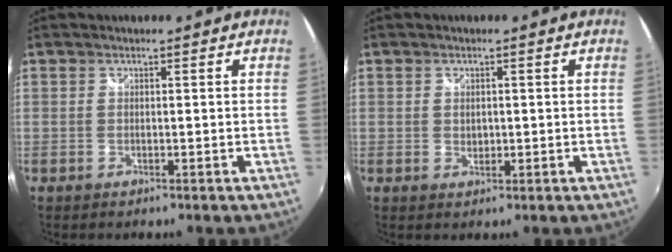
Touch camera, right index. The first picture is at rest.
{"total": 1.9, "force": [0.2, 1.5, 1.1], "torque": [-0.015, 0.000, 0.003]}